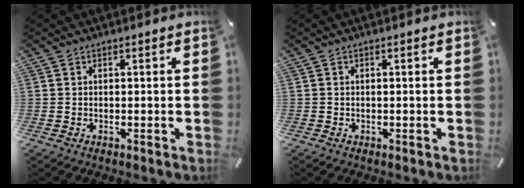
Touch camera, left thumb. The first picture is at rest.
{"total": 0.0}